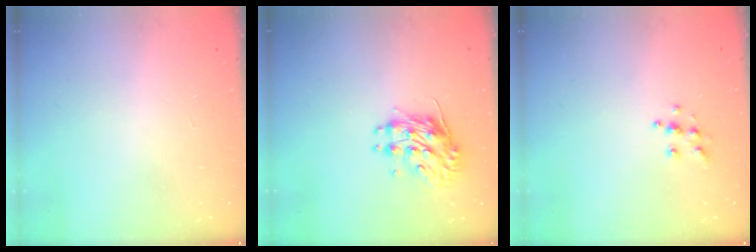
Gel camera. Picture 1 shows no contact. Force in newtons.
{"total": 10.4, "press": 10.4, "slide": 0.8}
{"total": 5.3, "press": 5.2, "slide": 0.2}